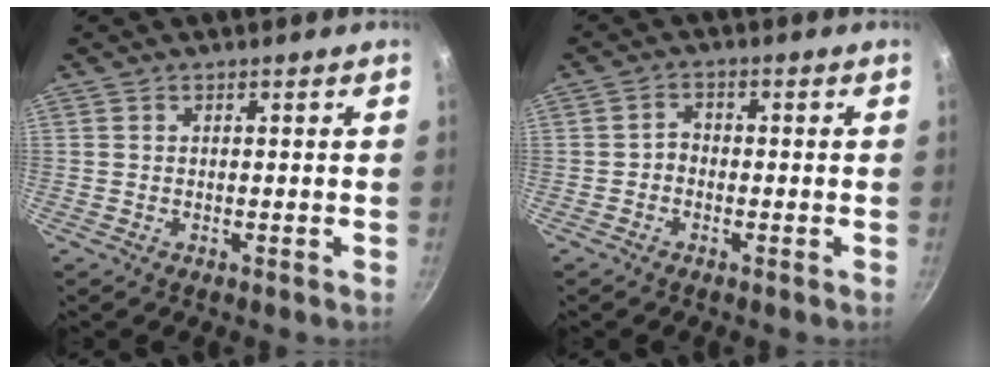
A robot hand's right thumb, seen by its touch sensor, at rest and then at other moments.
{"total": 2.1, "force": [-0.9, 1.6, 1.0], "torque": [-0.011, 0.015, -0.022]}